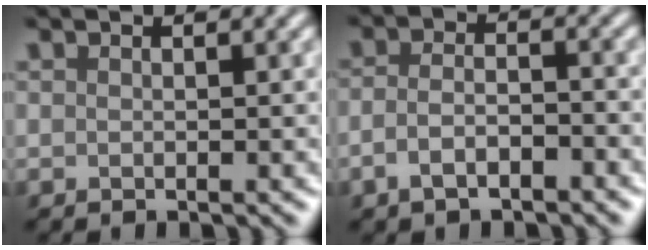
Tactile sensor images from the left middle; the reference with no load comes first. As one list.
[{"total": 3.0, "force": [-1.6, 1.4, 2.2], "torque": [-0.044, 0.002, -0.034]}]